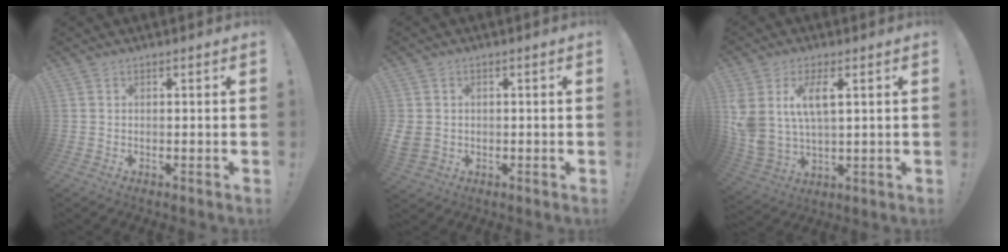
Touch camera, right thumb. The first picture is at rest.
{"total": 4.2, "force": [0.3, 3.8, 1.7], "torque": [-0.044, -0.006, 0.006]}
{"total": 10.5, "force": [4.2, 5.2, 8.1], "torque": [-0.171, -0.013, 0.077]}